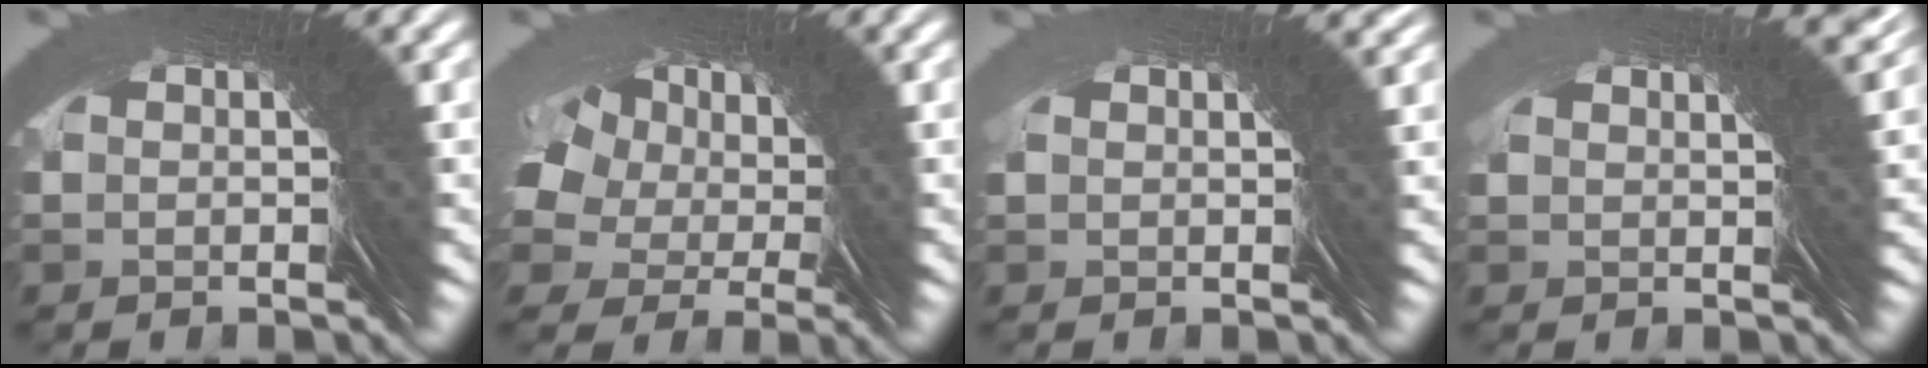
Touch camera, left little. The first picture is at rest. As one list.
[{"total": 5.8, "force": [4.0, 2.8, 3.1], "torque": [-0.040, 0.024, 0.049]}, {"total": 2.9, "force": [0.6, -2.3, -1.5], "torque": [0.040, 0.015, 0.009]}, {"total": 4.3, "force": [1.1, -3.8, -1.6], "torque": [0.053, 0.030, 0.013]}]